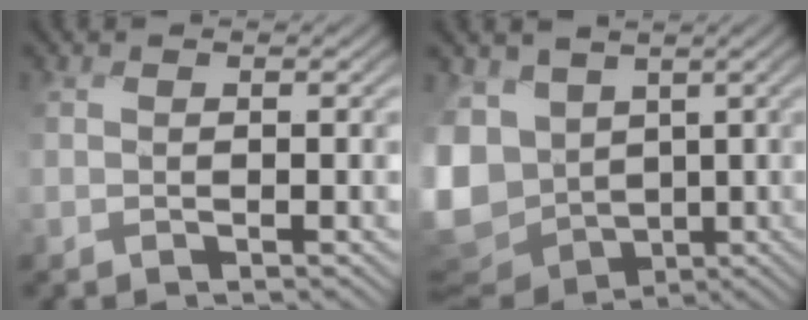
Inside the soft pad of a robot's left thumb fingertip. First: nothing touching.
{"total": 11.7, "force": [-0.6, 9.0, 7.4], "torque": [-0.213, -0.026, -0.002]}